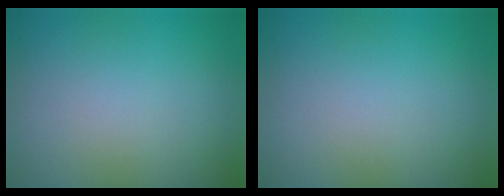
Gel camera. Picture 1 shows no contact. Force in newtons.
{"total": 0.0}